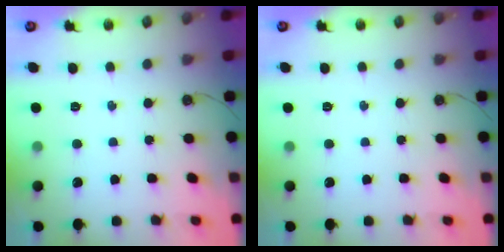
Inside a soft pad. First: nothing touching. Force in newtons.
{"total": 0.0}